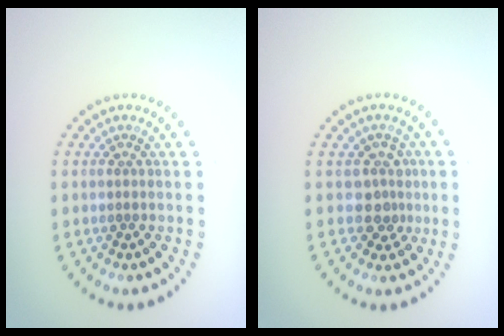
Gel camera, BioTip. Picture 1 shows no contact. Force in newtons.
{"total": 2.5, "press": 1.9, "slide": 1.6}